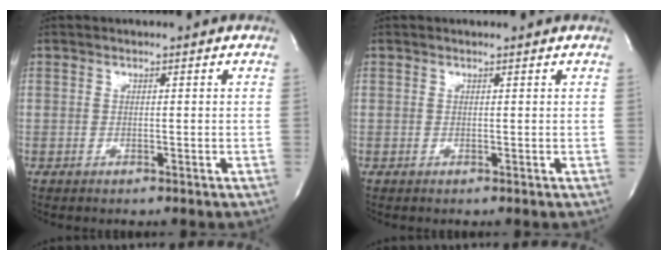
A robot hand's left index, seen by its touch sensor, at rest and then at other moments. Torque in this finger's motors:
{"motor_torque": [0.05, -0.06, -0.08, -0.01]}